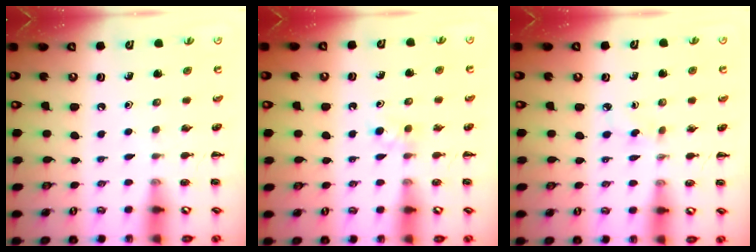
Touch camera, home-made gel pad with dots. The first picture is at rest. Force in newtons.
{"total": 2.6, "press": 2.3, "slide": 1.2}
{"total": 2.9, "press": 2.7, "slide": 1.1}